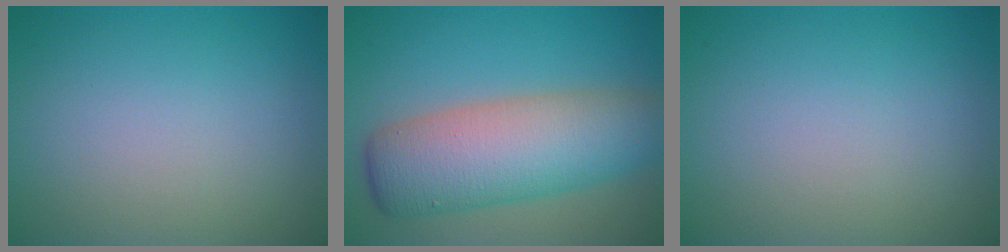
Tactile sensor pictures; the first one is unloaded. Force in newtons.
{"total": 9.1, "press": 9.1, "slide": 0.2}
{"total": 0.0}